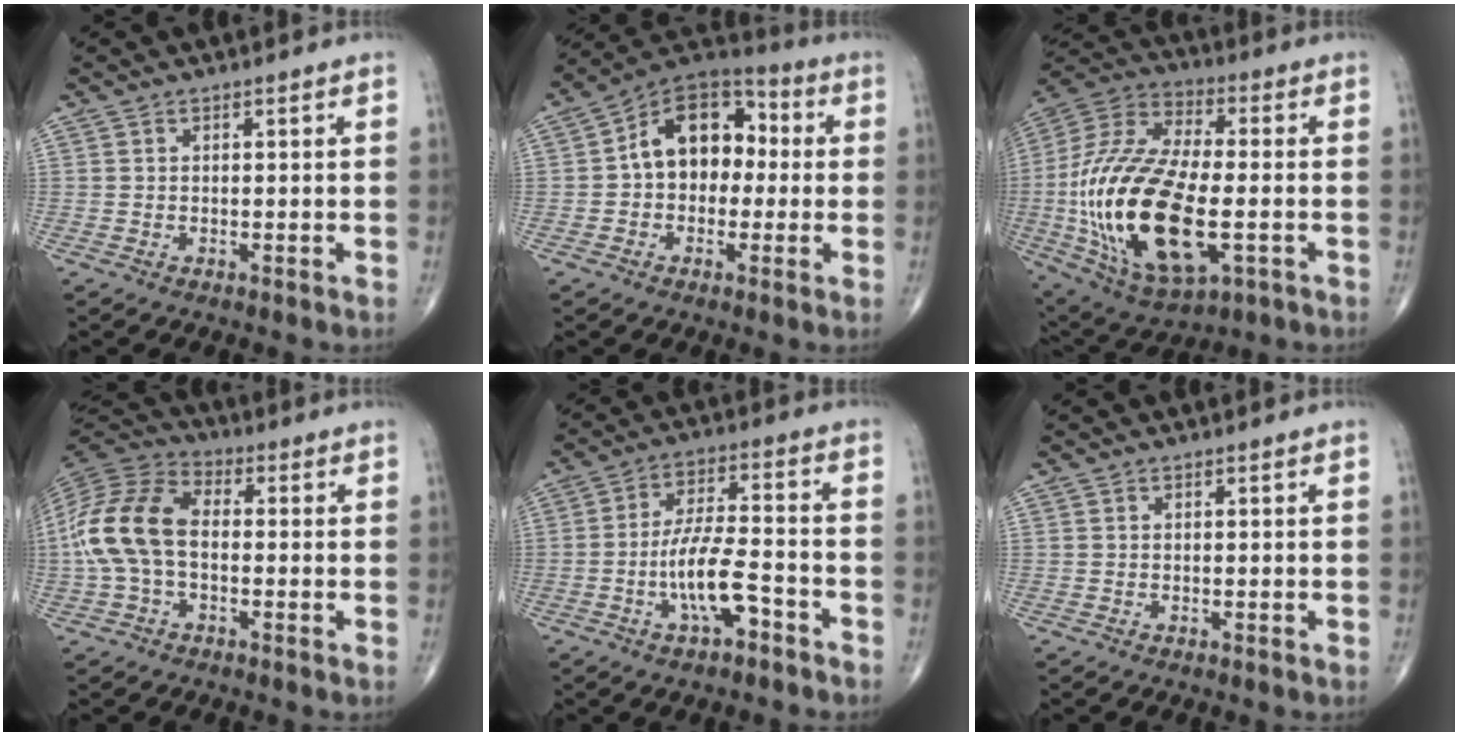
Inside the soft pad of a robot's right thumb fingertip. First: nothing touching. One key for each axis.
{"total": 14.1, "fx": 0.8, "fy": 10.0, "fz": 9.9, "tx": -0.113, "ty": 0.042, "tz": -0.004}
{"total": 28.7, "fx": -4.9, "fy": 13.7, "fz": 24.8, "tx": -0.530, "ty": -0.002, "tz": -0.072}
{"total": 14.4, "fx": -0.9, "fy": 8.9, "fz": 11.2, "tx": -0.237, "ty": 0.036, "tz": -0.025}
{"total": 10.0, "fx": -4.2, "fy": 3.4, "fz": 8.4, "tx": -0.160, "ty": 0.035, "tz": -0.075}
{"total": 0.0}